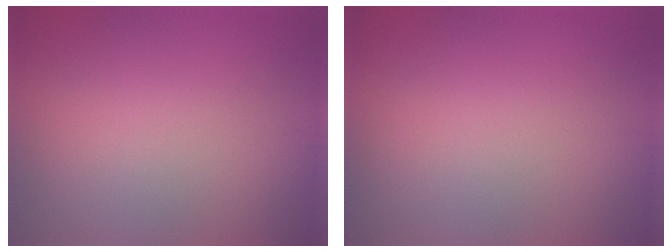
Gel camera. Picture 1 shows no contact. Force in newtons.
{"total": 0.0}